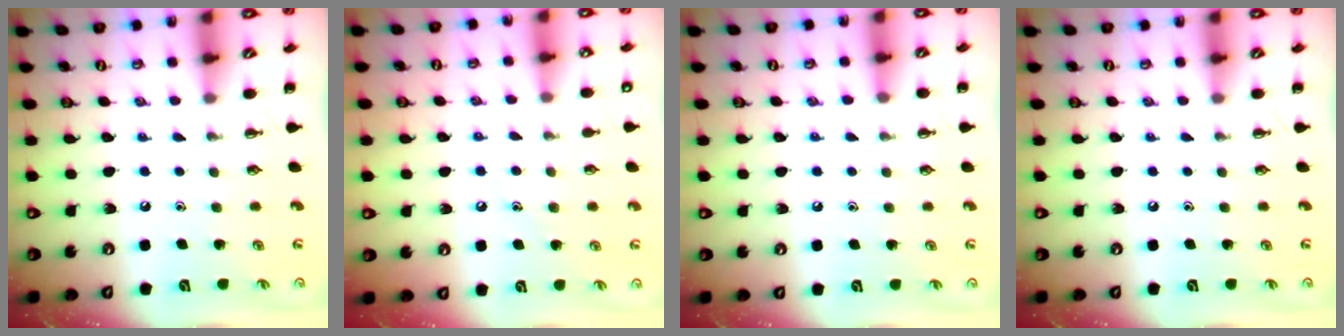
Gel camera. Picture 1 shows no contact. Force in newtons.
{"total": 7.6, "press": 7.4, "slide": 1.8}
{"total": 7.5, "press": 7.1, "slide": 2.3}
{"total": 0.0}